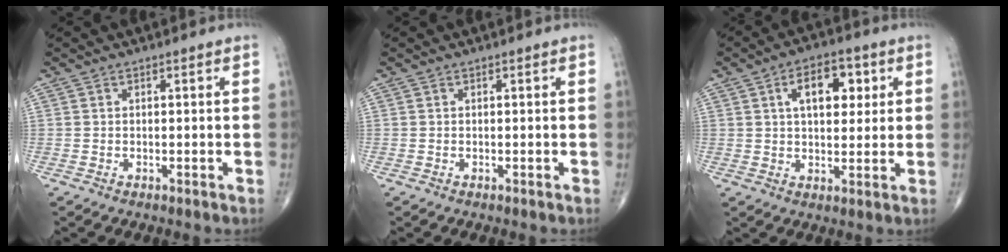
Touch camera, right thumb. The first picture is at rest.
{"total": 0.0}
{"total": 9.6, "force": [3.0, 5.4, 7.3], "torque": [-0.078, 0.000, 0.043]}